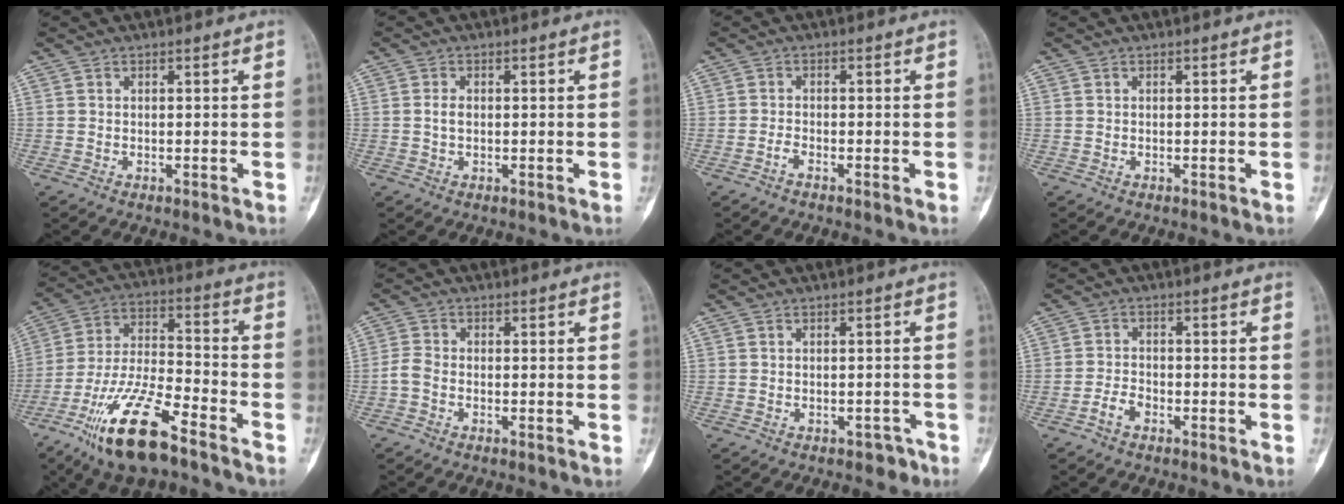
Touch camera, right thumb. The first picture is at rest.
{"total": 1.7, "force": [0.0, 1.1, 1.3], "torque": [-0.024, 0.002, -0.004]}
{"total": 1.3, "force": [-1.0, 0.3, 0.6], "torque": [-0.013, 0.005, -0.024]}
{"total": 0.0}
{"total": 18.1, "force": [-11.5, 5.2, 13.0], "torque": [-0.255, 0.056, -0.214]}
{"total": 2.5, "force": [-1.1, 1.4, 1.7], "torque": [-0.042, 0.007, -0.031]}
{"total": 2.6, "force": [-1.9, 1.6, 0.8], "torque": [-0.002, 0.018, -0.020]}
{"total": 3.0, "force": [-1.9, 1.6, 1.6], "torque": [-0.028, 0.015, -0.036]}